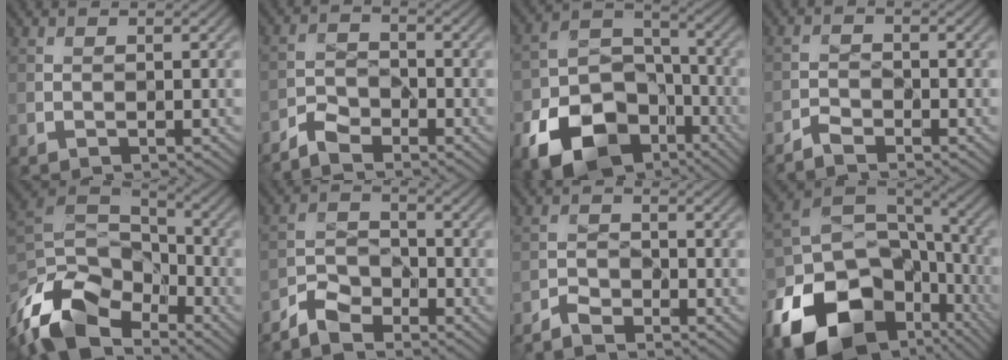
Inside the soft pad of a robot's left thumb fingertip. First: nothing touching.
{"total": 3.8, "force": [-3.3, 1.3, 1.4], "torque": [-0.029, -0.003, -0.078]}
{"total": 14.3, "force": [-7.9, 9.2, 7.6], "torque": [-0.164, -0.042, -0.137]}
{"total": 2.2, "force": [-2.0, 0.5, 0.7], "torque": [-0.016, -0.002, -0.048]}
{"total": 14.6, "force": [-9.0, 7.8, 8.3], "torque": [-0.217, -0.021, -0.176]}
{"total": 4.8, "force": [-4.1, 1.9, 1.7], "torque": [-0.035, -0.005, -0.096]}
{"total": 2.5, "force": [-2.3, 0.7, 0.8], "torque": [-0.015, -0.001, -0.053]}
{"total": 18.9, "force": [-8.9, 13.0, 10.4], "torque": [-0.248, -0.053, -0.132]}